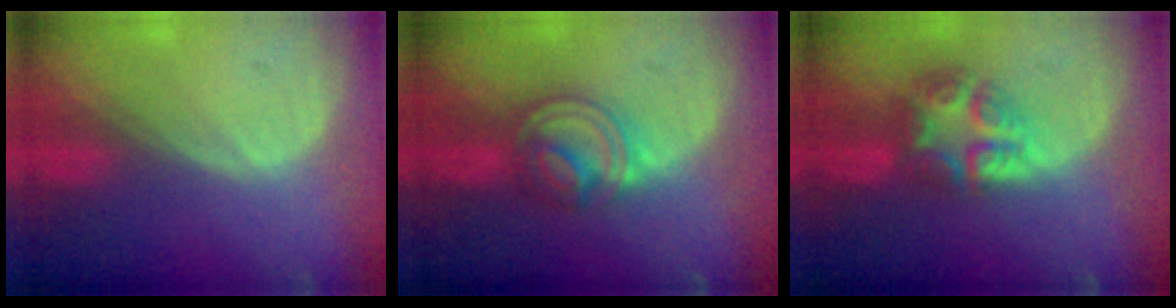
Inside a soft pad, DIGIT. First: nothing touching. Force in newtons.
{"total": 7.0, "press": 6.3, "slide": 3.1}
{"total": 7.7, "press": 6.7, "slide": 3.7}